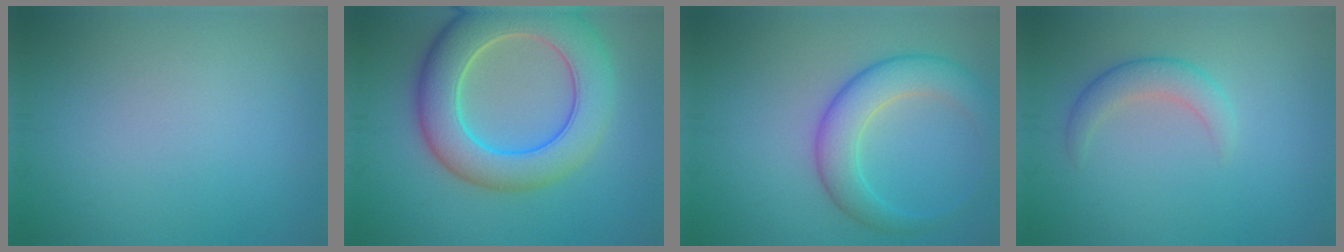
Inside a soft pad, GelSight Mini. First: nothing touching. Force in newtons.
{"total": 10.1, "press": 10.1, "slide": 0.8}
{"total": 5.1, "press": 5.1, "slide": 0.1}
{"total": 2.4, "press": 2.4, "slide": 0.2}